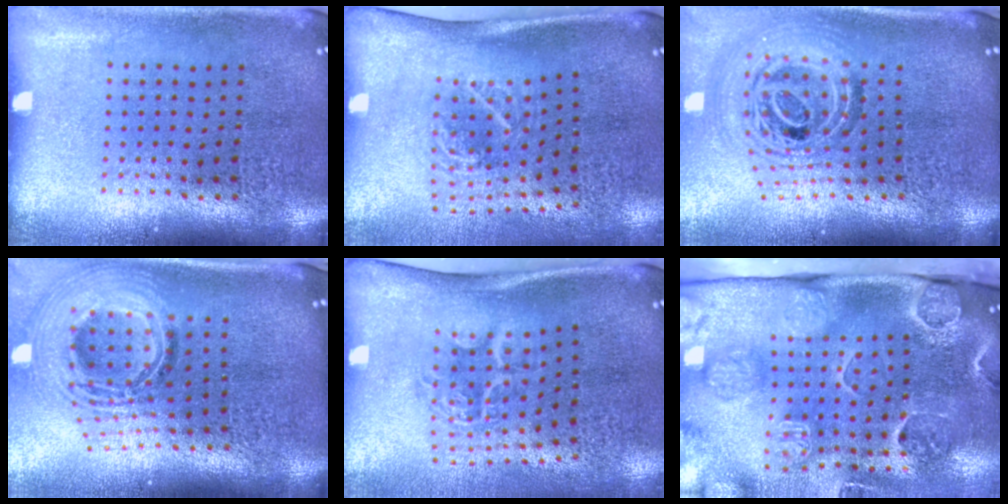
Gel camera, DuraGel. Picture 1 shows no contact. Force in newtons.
{"total": 2.0, "press": 1.3, "slide": 1.5}
{"total": 2.1, "press": 1.6, "slide": 1.3}
{"total": 2.6, "press": 1.8, "slide": 1.8}
{"total": 2.0, "press": 1.3, "slide": 1.5}
{"total": 3.9, "press": 3.3, "slide": 2.1}